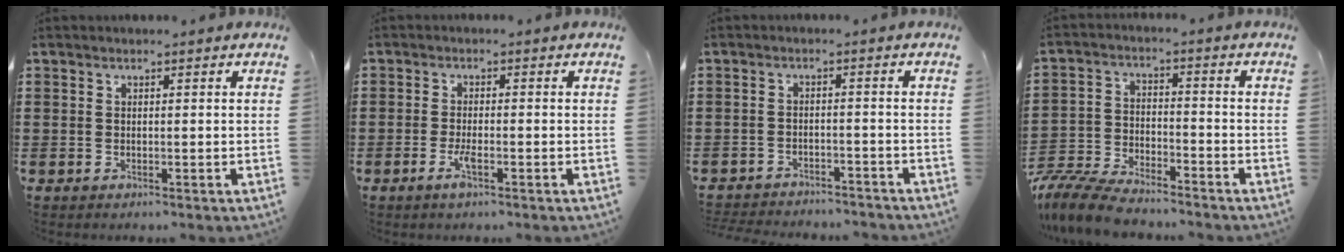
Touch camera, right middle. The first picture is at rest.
{"total": 2.7, "force": [-1.2, 0.5, 2.4], "torque": [-0.049, -0.004, -0.024]}
{"total": 3.0, "force": [-3.0, 0.2, 0.0], "torque": [-0.007, -0.002, -0.063]}
{"total": 8.2, "force": [-7.8, 1.2, 2.2], "torque": [-0.056, 0.010, -0.156]}